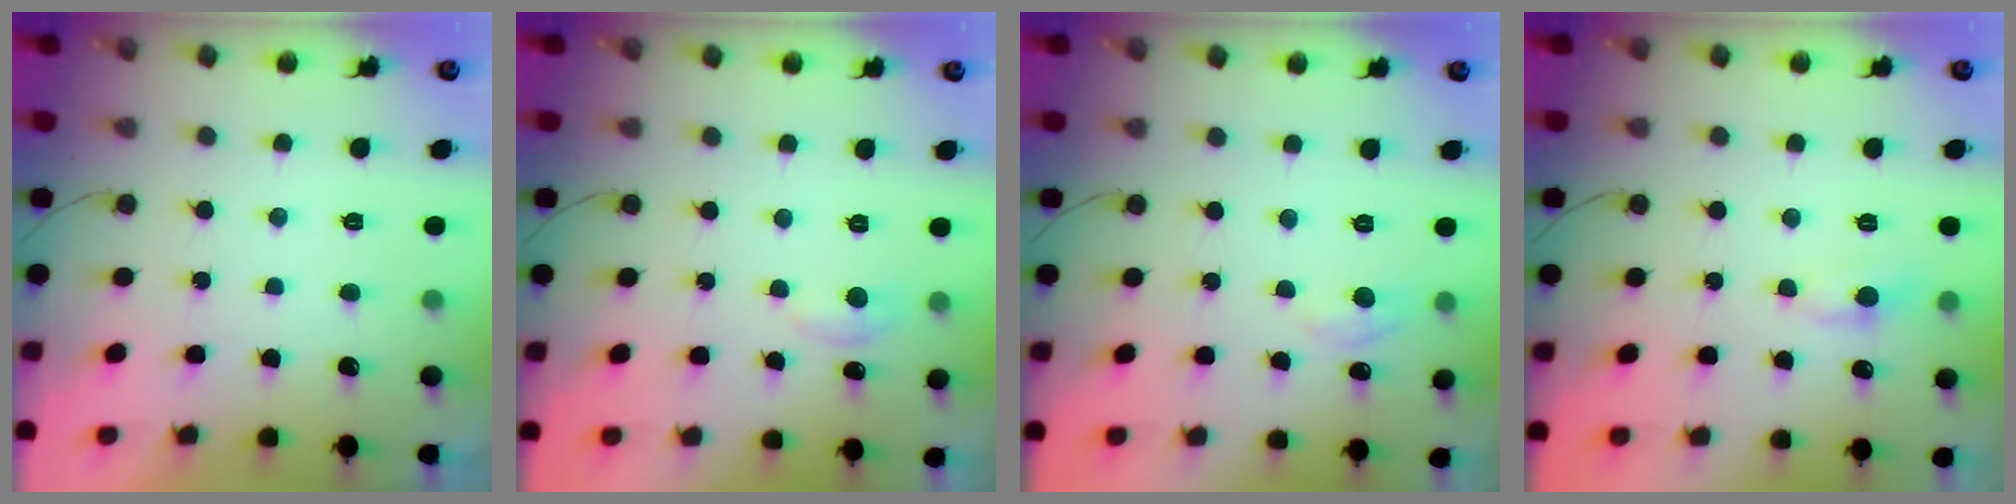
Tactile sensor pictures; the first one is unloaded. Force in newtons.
{"total": 4.4, "press": 4.4, "slide": 0.6}
{"total": 5.0, "press": 4.9, "slide": 0.6}
{"total": 5.6, "press": 5.6, "slide": 0.6}